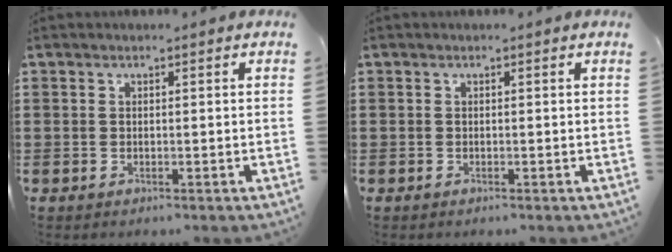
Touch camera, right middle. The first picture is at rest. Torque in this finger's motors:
{"motor_torque": [-0.13, -0.12, -0.02, -0.01]}